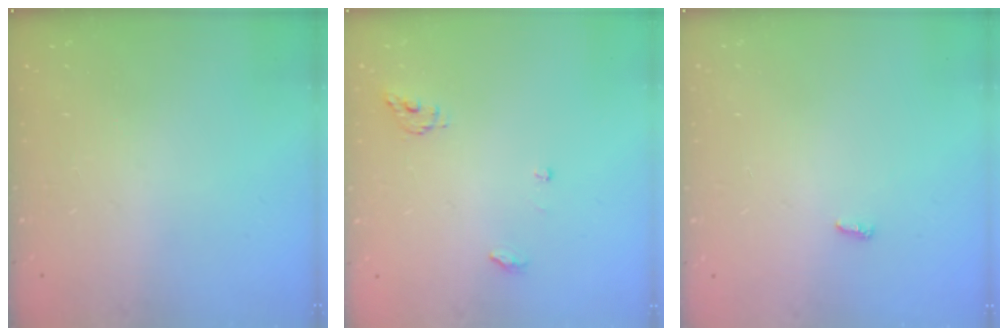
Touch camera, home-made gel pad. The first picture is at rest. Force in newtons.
{"total": 4.6, "press": 4.6, "slide": 0.3}
{"total": 3.4, "press": 3.3, "slide": 0.6}